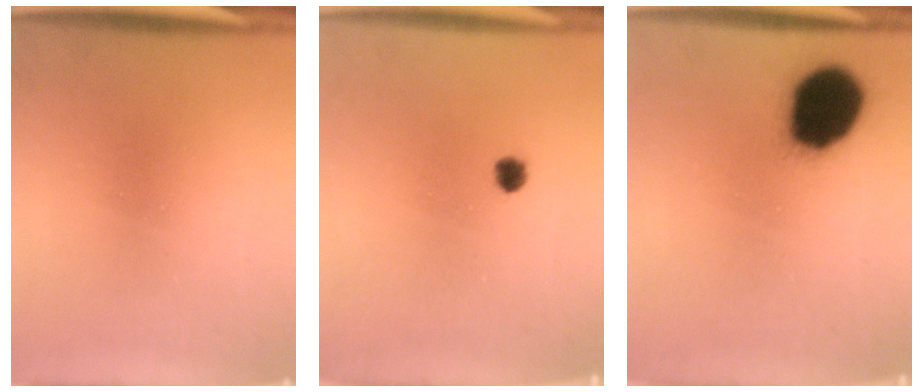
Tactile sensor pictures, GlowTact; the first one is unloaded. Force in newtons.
{"total": 1.7}
{"total": 17.1}